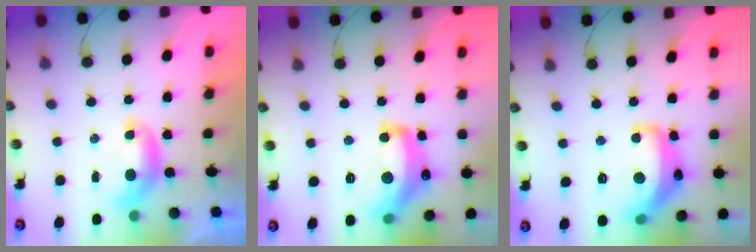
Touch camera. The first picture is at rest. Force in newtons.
{"total": 11.3, "press": 11.2, "slide": 0.8}
{"total": 11.8, "press": 11.8, "slide": 0.7}